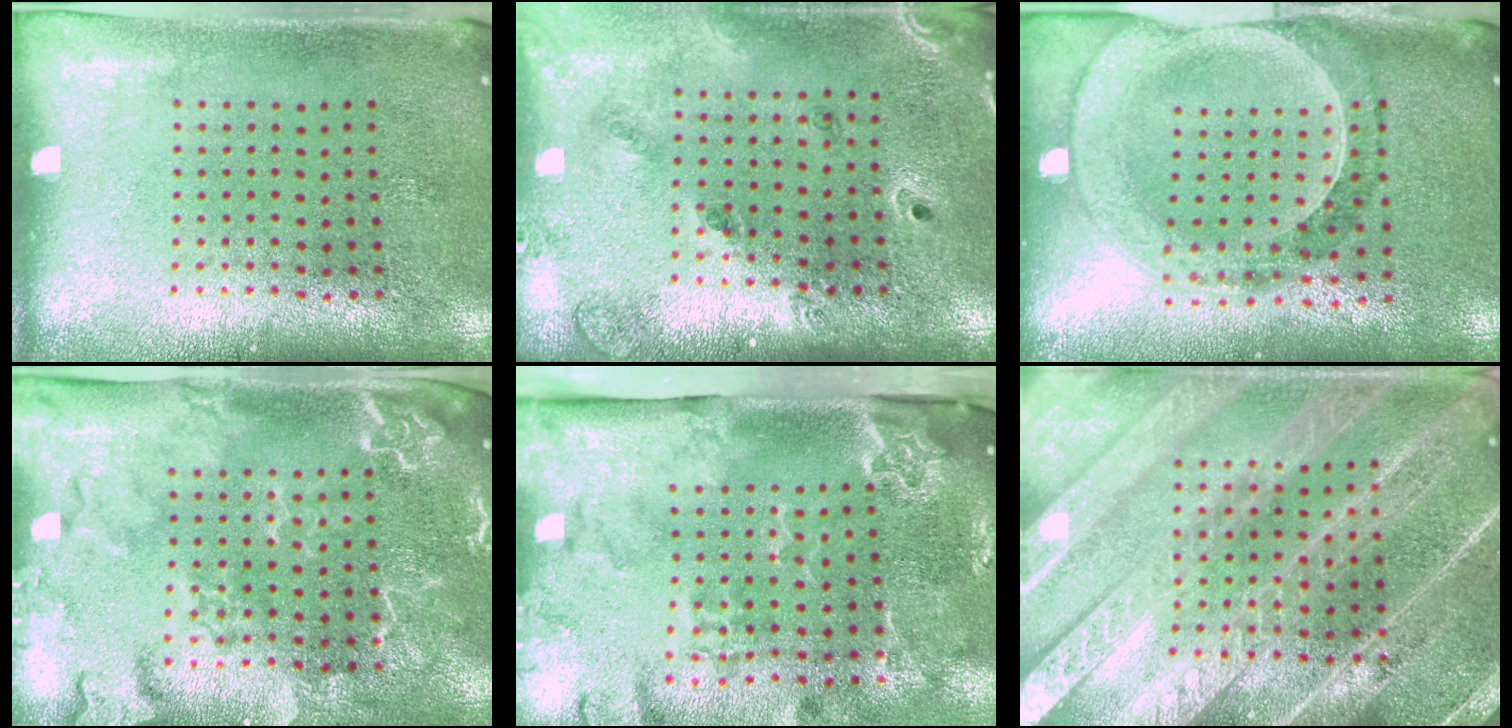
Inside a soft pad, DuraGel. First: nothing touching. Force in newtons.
{"total": 1.4, "press": 1.4, "slide": 0.3}
{"total": 0.9, "press": 0.9, "slide": 0.2}
{"total": 2.6, "press": 2.4, "slide": 0.9}
{"total": 3.4, "press": 2.5, "slide": 2.4}
{"total": 5.4, "press": 5.3, "slide": 0.7}